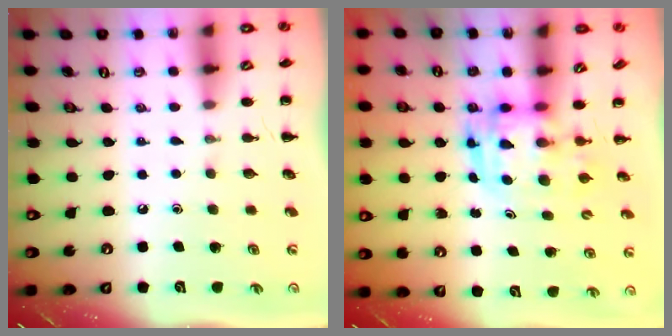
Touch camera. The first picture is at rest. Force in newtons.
{"total": 3.6, "press": 3.5, "slide": 0.7}